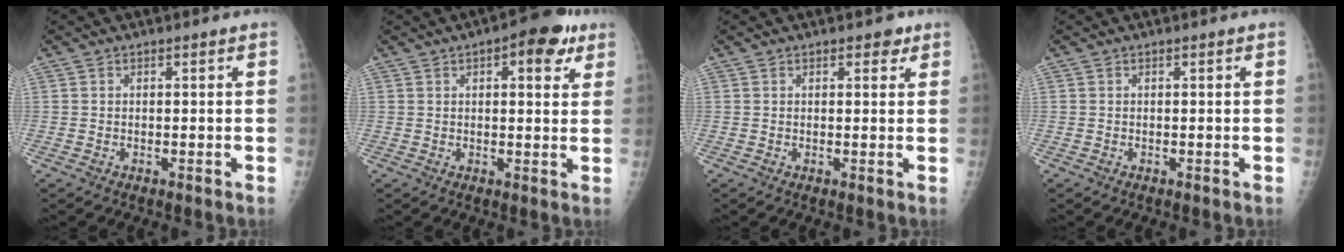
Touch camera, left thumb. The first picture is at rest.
{"total": 8.9, "force": [4.2, 3.6, 6.9], "torque": [-0.065, -0.007, 0.048]}
{"total": 2.3, "force": [1.5, 1.2, 1.3], "torque": [-0.004, -0.005, 0.016]}
{"total": 0.0}